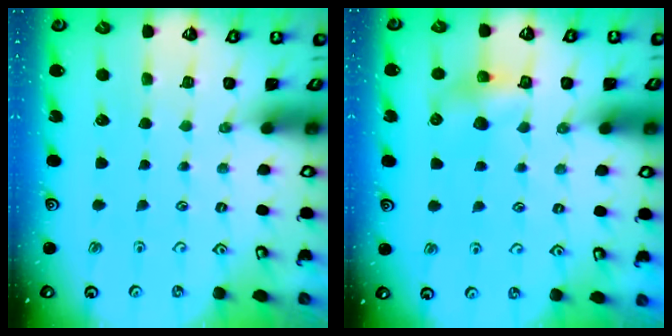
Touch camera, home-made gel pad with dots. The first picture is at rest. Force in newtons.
{"total": 6.6, "press": 6.5, "slide": 0.8}